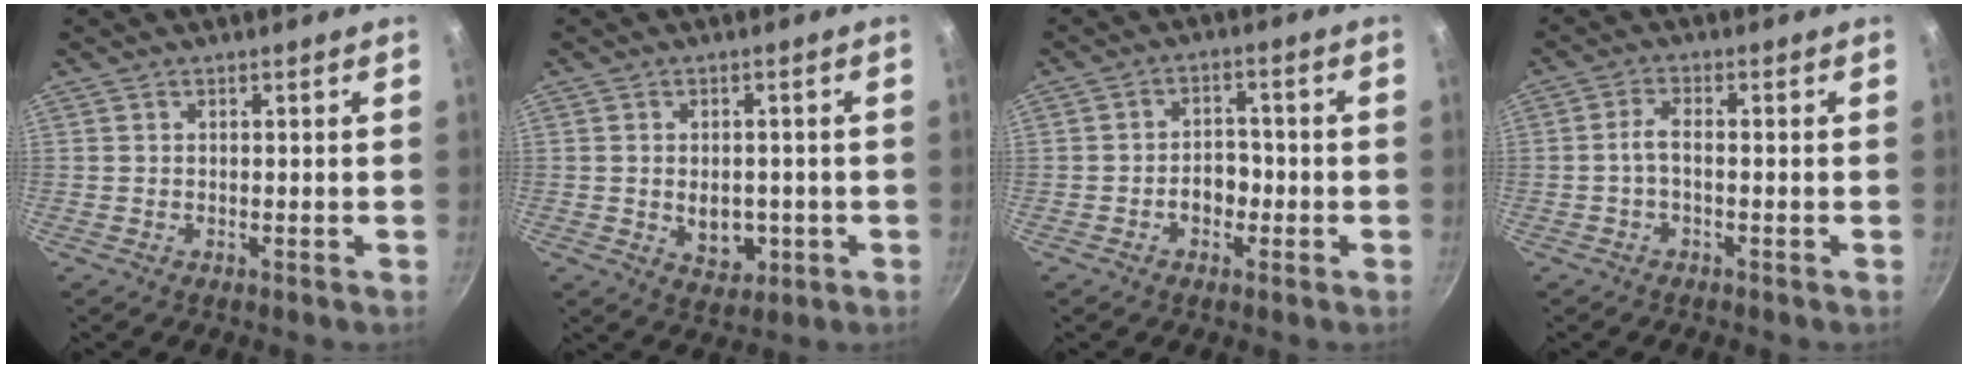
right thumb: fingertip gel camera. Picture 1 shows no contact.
{"total": 6.3, "force": [-1.0, 4.6, 4.2], "torque": [-0.039, 0.001, -0.004]}
{"total": 4.7, "force": [-1.5, 3.4, 2.8], "torque": [-0.014, 0.019, -0.026]}
{"total": 3.0, "force": [-0.8, 1.1, 2.7], "torque": [-0.066, 0.014, -0.022]}